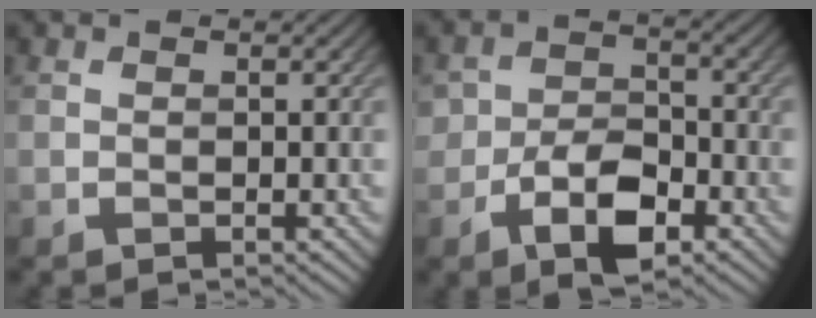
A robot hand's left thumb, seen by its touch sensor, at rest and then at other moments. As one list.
[{"total": 6.3, "force": [-3.1, 3.8, 4.0], "torque": [-0.068, -0.002, -0.062]}]